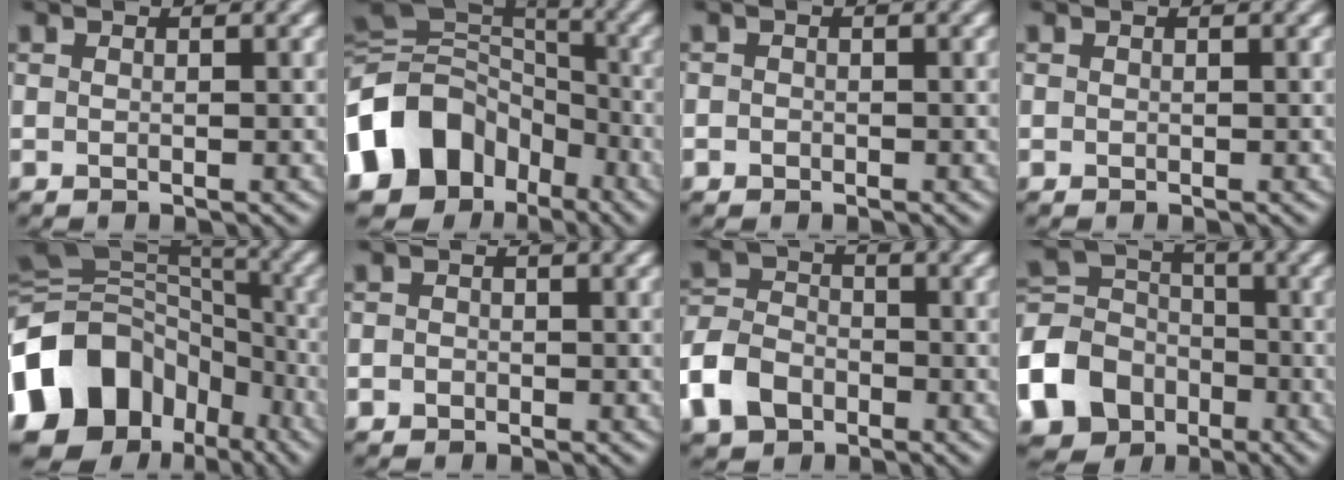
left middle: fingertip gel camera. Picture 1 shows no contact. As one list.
[{"total": 13.3, "force": [-5.6, 10.3, 6.3], "torque": [-0.153, 0.004, -0.107]}, {"total": 0.8, "force": [-0.4, 0.7, 0.0], "torque": [0.014, 0.004, -0.011]}, {"total": 0.0}, {"total": 16.5, "force": [-6.7, 12.8, 7.8], "torque": [-0.184, 0.000, -0.119]}, {"total": 1.2, "force": [-0.6, 1.0, 0.1], "torque": [0.023, 0.006, -0.017]}, {"total": 6.4, "force": [-3.6, 4.4, 2.8], "torque": [-0.066, 0.006, -0.090]}, {"total": 12.8, "force": [-6.1, 10.4, 4.5], "torque": [-0.136, -0.021, -0.128]}]